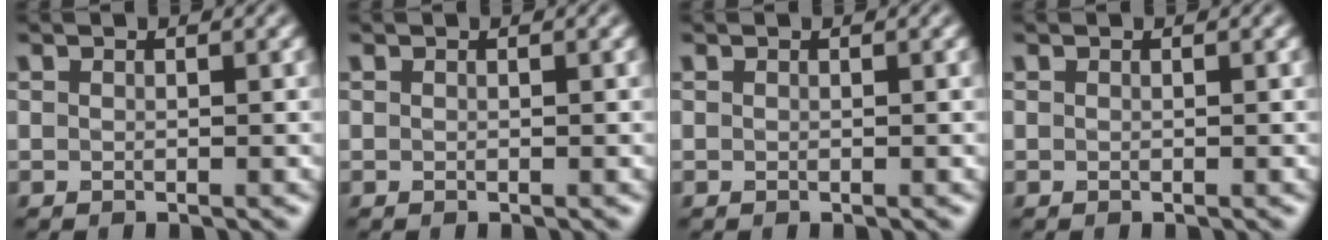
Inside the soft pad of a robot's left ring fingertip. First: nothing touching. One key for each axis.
{"total": 0.0}
{"total": 0.0}
{"total": 0.0}